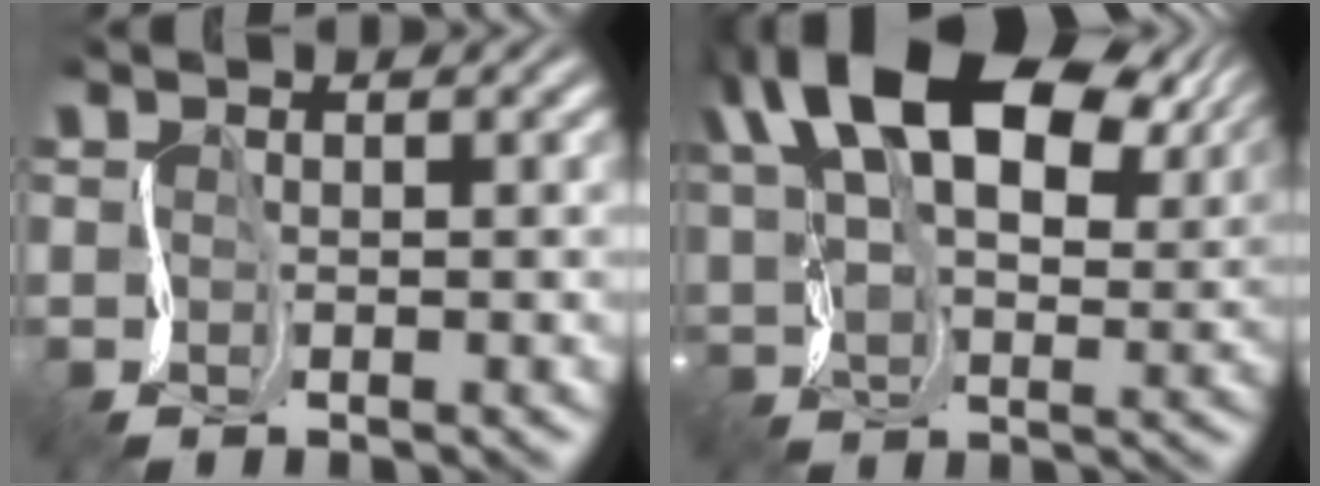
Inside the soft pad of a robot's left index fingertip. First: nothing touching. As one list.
[{"total": 15.2, "force": [8.7, 7.8, 9.7], "torque": [-0.171, 0.039, 0.155]}]